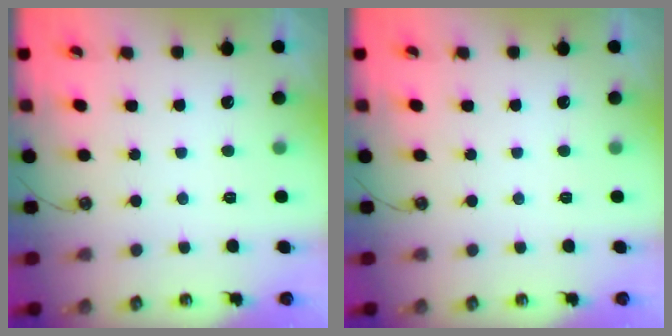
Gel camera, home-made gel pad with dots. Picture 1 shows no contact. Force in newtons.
{"total": 0.0}